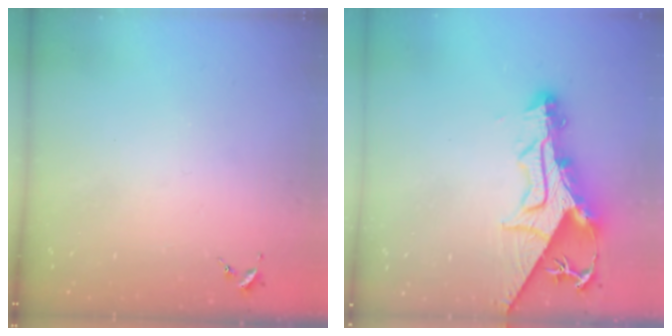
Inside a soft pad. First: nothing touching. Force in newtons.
{"total": 14.6, "press": 14.6, "slide": 1.6}